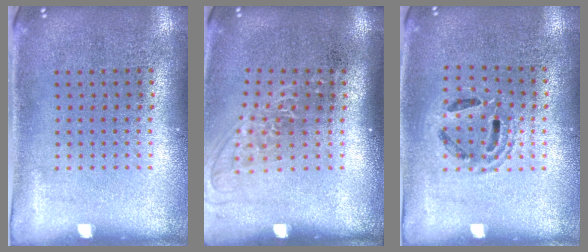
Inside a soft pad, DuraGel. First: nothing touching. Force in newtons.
{"total": 1.3, "press": 1.0, "slide": 0.7}
{"total": 1.2, "press": 1.1, "slide": 0.4}